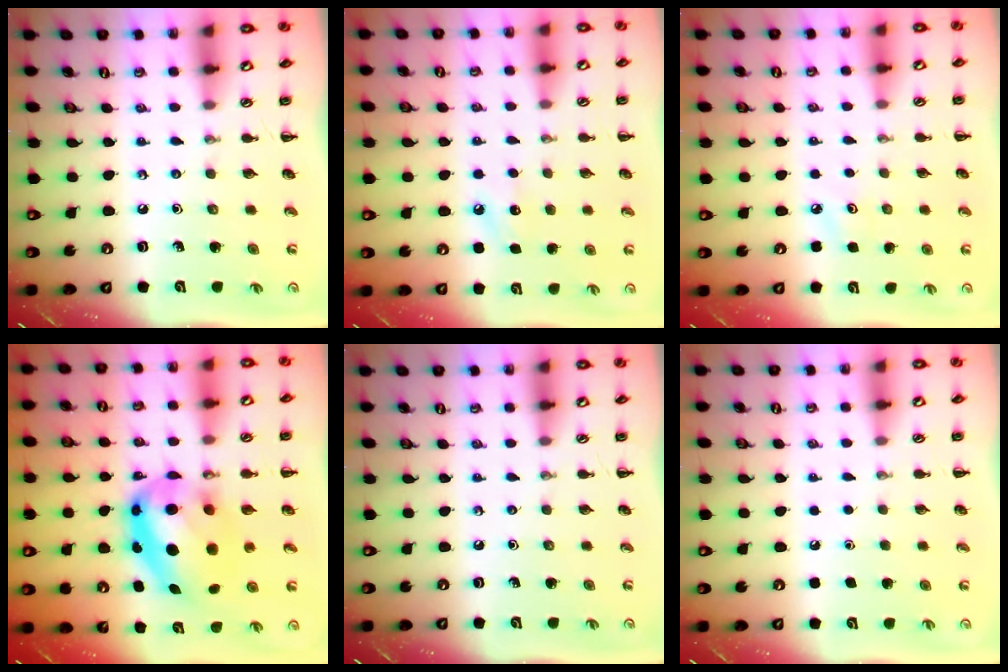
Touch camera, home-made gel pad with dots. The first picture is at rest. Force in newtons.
{"total": 6.4, "press": 6.2, "slide": 1.5}
{"total": 2.8, "press": 2.7, "slide": 0.8}
{"total": 15.3, "press": 14.8, "slide": 3.7}
{"total": 0.0}
{"total": 1.7, "press": 1.7, "slide": 0.1}